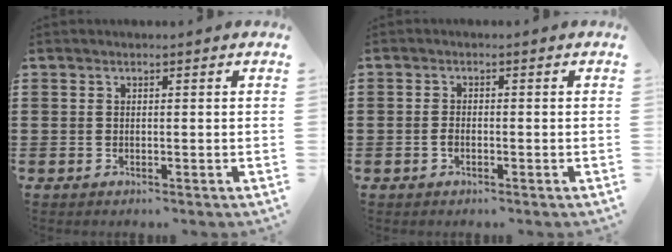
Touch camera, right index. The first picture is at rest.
{"total": 1.2, "force": [-0.6, 0.5, 0.9], "torque": [-0.020, -0.002, -0.011]}